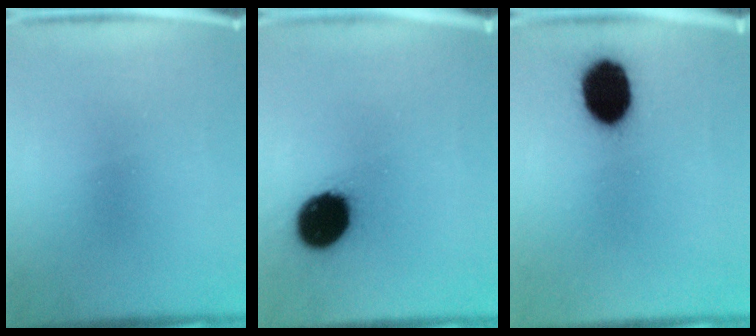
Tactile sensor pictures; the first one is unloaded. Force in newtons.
{"total": 14.3}
{"total": 13.0}